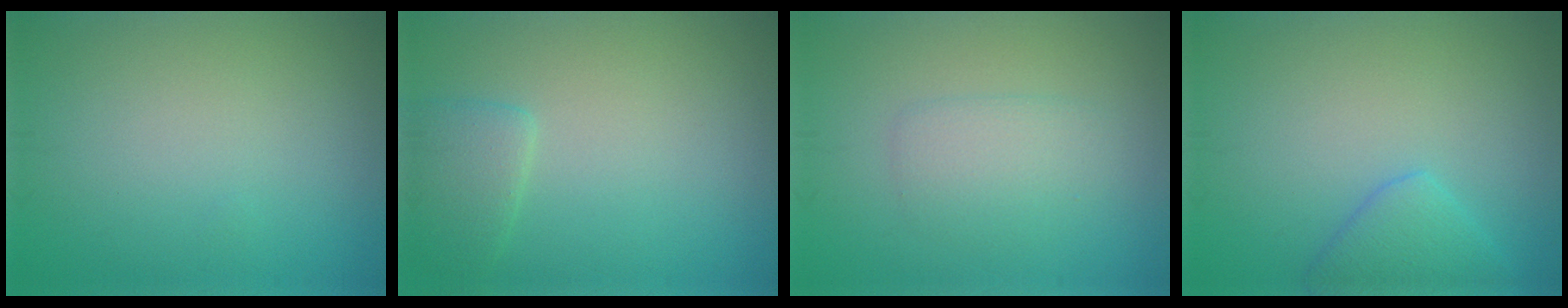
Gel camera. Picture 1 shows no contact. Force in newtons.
{"total": 2.2, "press": 2.1, "slide": 0.2}
{"total": 2.3, "press": 2.3, "slide": 0.1}
{"total": 2.7, "press": 2.7, "slide": 0.2}